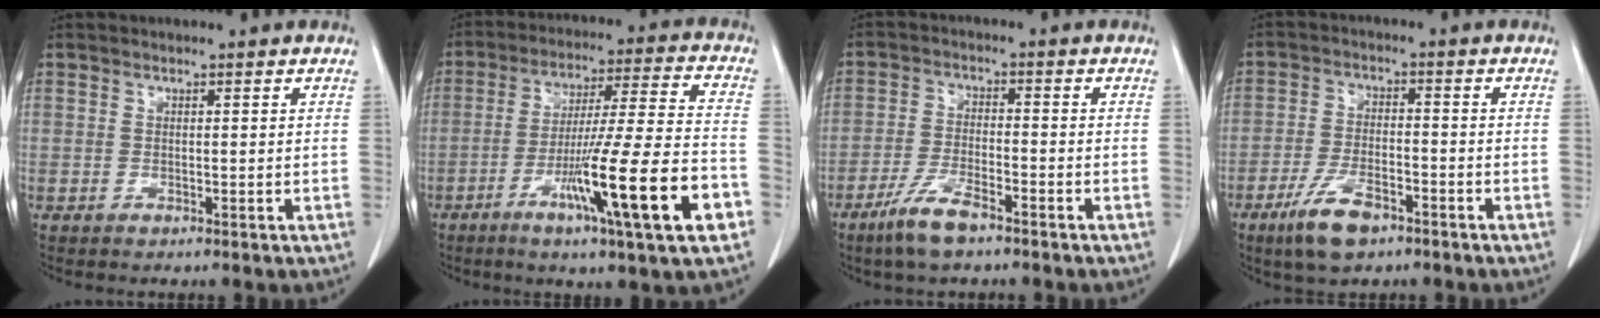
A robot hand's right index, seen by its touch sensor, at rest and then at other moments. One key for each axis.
{"total": 19.0, "fx": -7.8, "fy": -0.3, "fz": 17.3, "tx": -0.276, "ty": -0.023, "tz": -0.127}
{"total": 6.5, "fx": -4.7, "fy": 1.3, "fz": 4.4, "tx": -0.095, "ty": -0.008, "tz": -0.088}
{"total": 7.6, "fx": -5.0, "fy": 2.6, "fz": 5.1, "tx": -0.108, "ty": -0.008, "tz": -0.088}